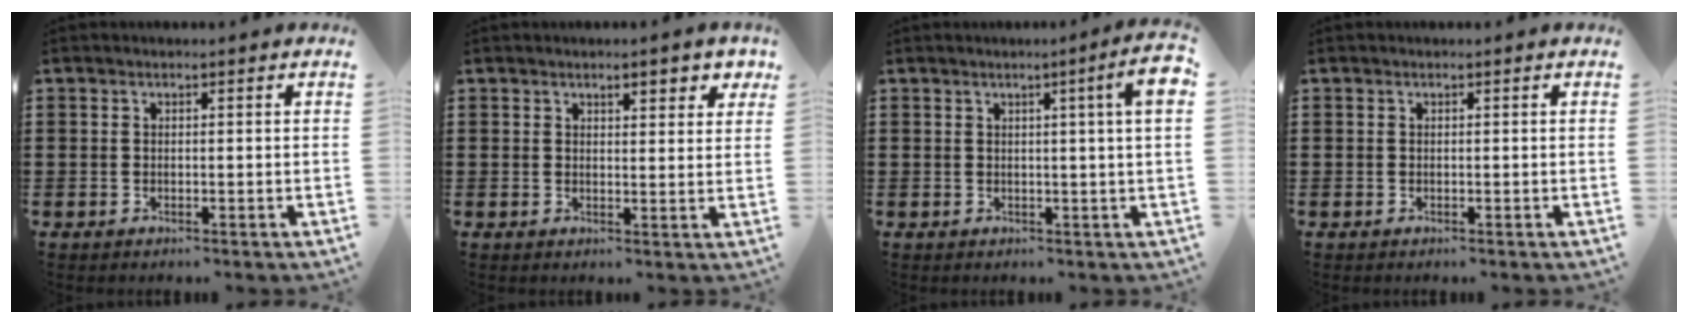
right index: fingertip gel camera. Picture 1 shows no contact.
{"total": 2.9, "force": [2.1, 0.9, 1.8], "torque": [-0.030, 0.003, 0.035]}
{"total": 5.1, "force": [1.6, -0.3, 4.8], "torque": [-0.083, -0.009, 0.023]}
{"total": 0.0}